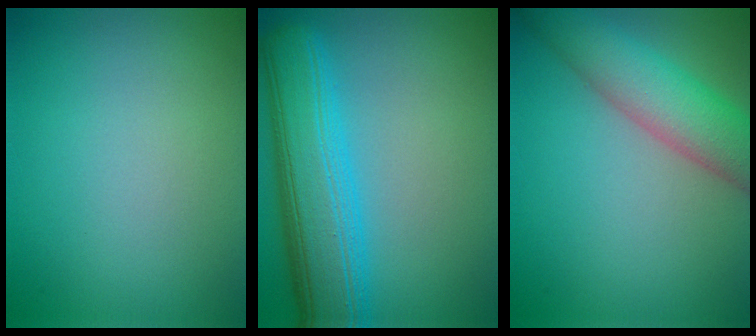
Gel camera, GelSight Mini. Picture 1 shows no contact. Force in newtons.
{"total": 8.9, "press": 8.9, "slide": 0.1}
{"total": 6.1, "press": 6.1, "slide": 0.3}